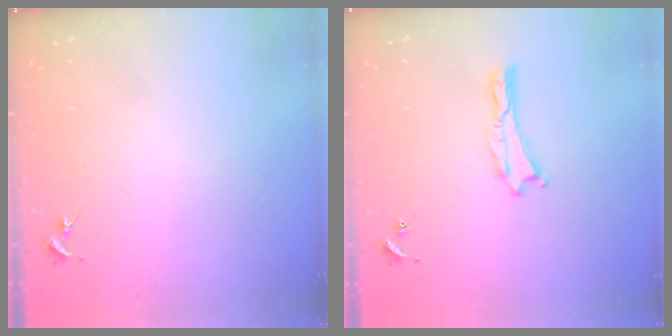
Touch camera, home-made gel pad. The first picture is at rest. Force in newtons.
{"total": 0.0}